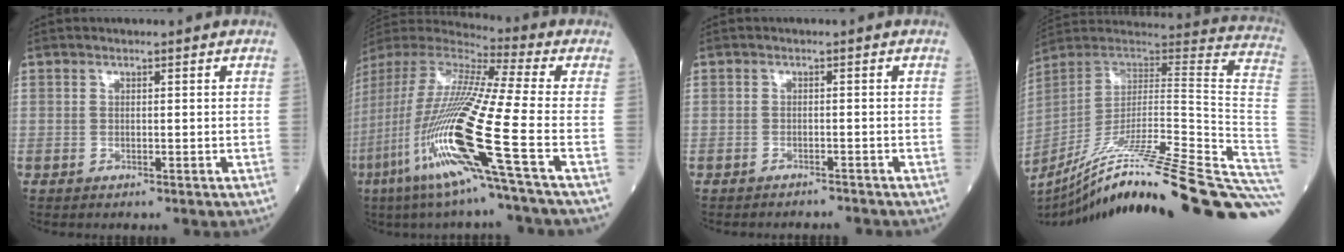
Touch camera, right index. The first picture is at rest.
{"total": 22.4, "force": [-8.3, -0.9, 20.8], "torque": [-0.455, -0.048, -0.174]}
{"total": 2.2, "force": [-2.1, 0.2, -0.6], "torque": [0.014, -0.004, -0.031]}
{"total": 39.0, "force": [-28.1, -1.1, 26.9], "torque": [-0.265, -0.047, -0.415]}